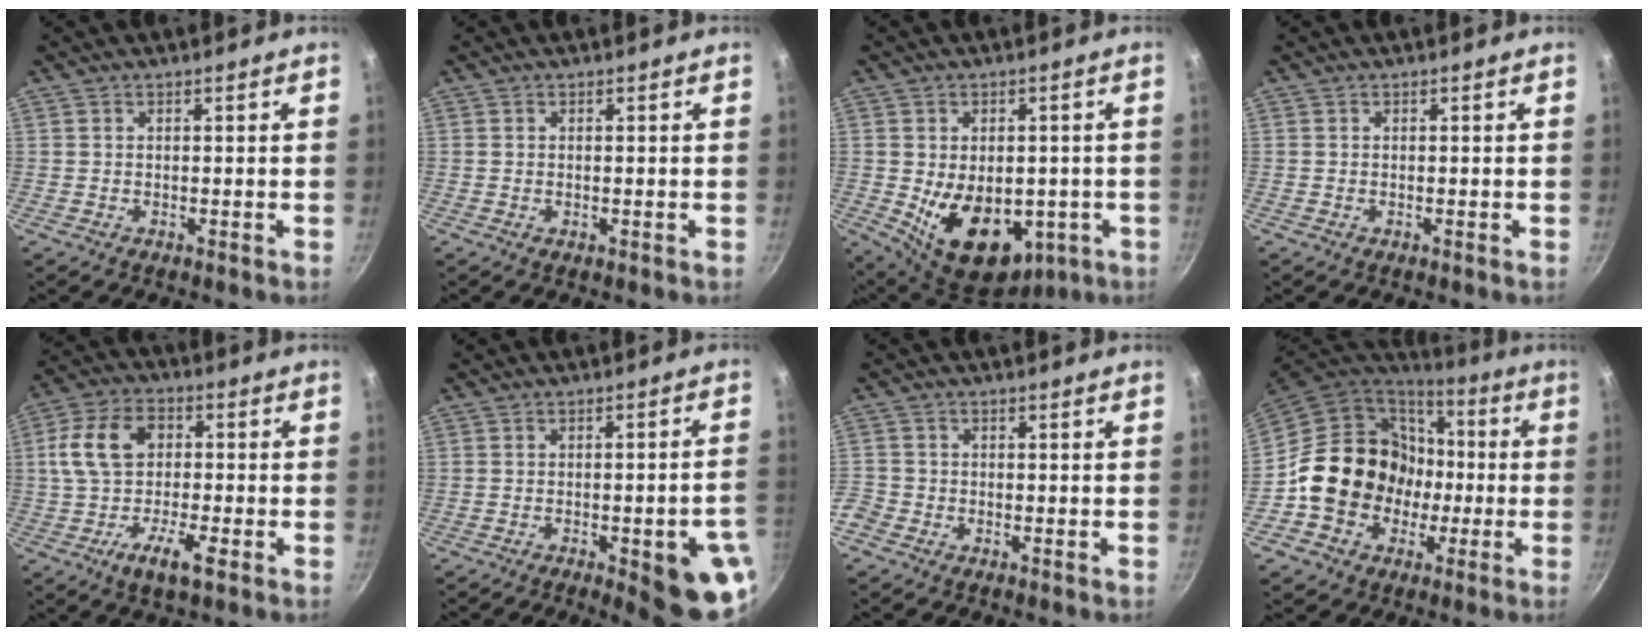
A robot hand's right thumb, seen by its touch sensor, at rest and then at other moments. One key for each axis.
{"total": 0.5, "fx": -0.1, "fy": 0.3, "fz": 0.5, "tx": -0.006, "ty": 0.000, "tz": -0.002}
{"total": 16.1, "fx": -3.1, "fy": 10.6, "fz": 11.6, "tx": -0.147, "ty": -0.013, "tz": -0.020}
{"total": 0.0}
{"total": 12.6, "fx": -2.2, "fy": 7.2, "fz": 10.1, "tx": -0.175, "ty": 0.027, "tz": -0.060}
{"total": 13.4, "fx": -4.7, "fy": 3.6, "fz": 12.0, "tx": -0.118, "ty": 0.022, "tz": -0.054}
{"total": 4.5, "fx": -2.3, "fy": 3.6, "fz": 1.6, "tx": -0.041, "ty": 0.014, "tz": -0.052}
{"total": 18.4, "fx": -1.8, "fy": 16.4, "fz": 8.1, "tx": -0.104, "ty": 0.044, "tz": -0.018}